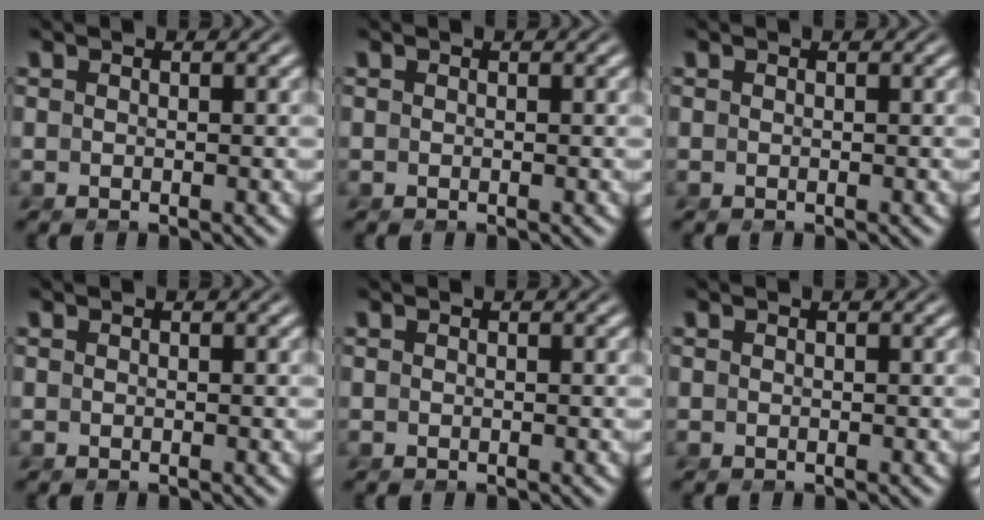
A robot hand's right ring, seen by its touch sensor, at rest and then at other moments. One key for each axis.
{"total": 0.0}
{"total": 0.0}
{"total": 0.0}
{"total": 0.0}
{"total": 0.0}